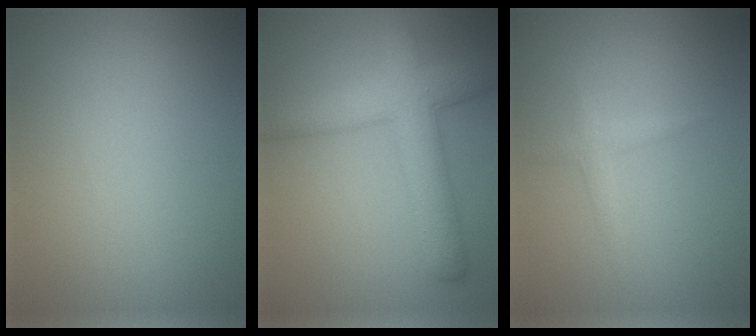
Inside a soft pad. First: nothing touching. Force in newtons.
{"total": 6.6, "press": 6.6, "slide": 0.2}
{"total": 1.3, "press": 1.3, "slide": 0.0}